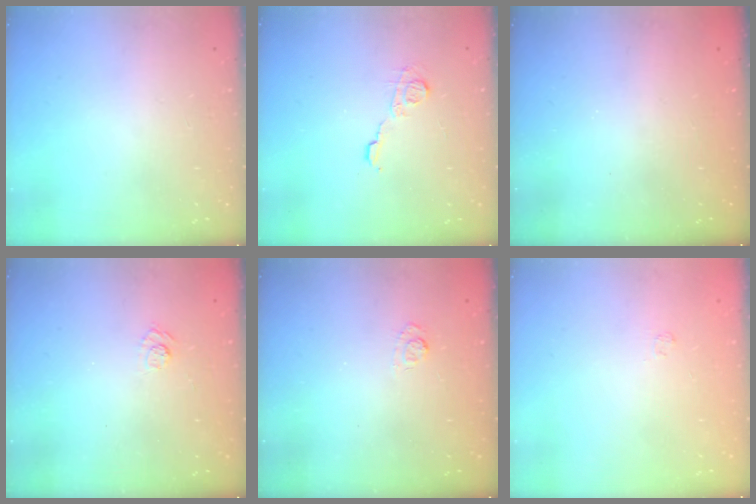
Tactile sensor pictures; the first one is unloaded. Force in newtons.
{"total": 7.3, "press": 7.2, "slide": 0.4}
{"total": 2.5, "press": 2.4, "slide": 0.7}
{"total": 3.9, "press": 3.6, "slide": 1.4}
{"total": 2.7, "press": 2.3, "slide": 1.5}
{"total": 1.7, "press": 1.2, "slide": 1.1}